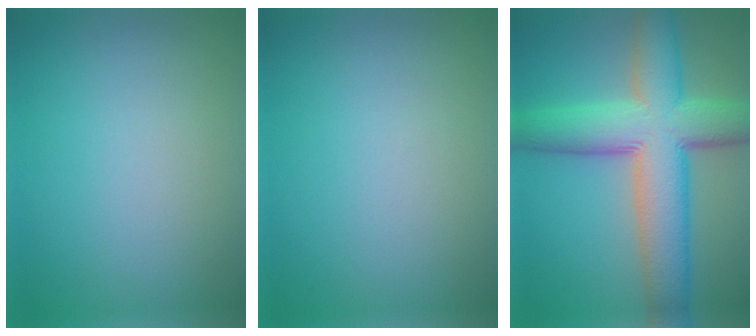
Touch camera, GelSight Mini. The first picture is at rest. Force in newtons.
{"total": 0.0}
{"total": 10.4, "press": 10.4, "slide": 0.5}